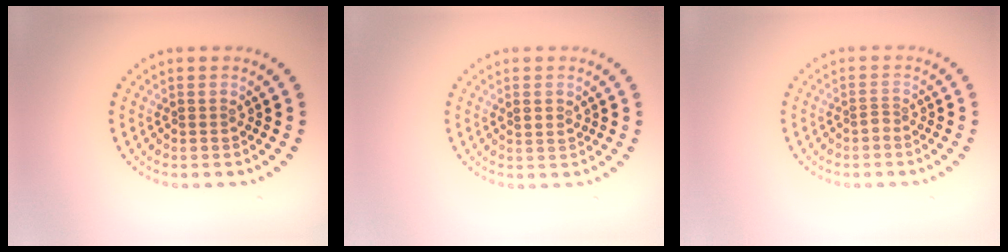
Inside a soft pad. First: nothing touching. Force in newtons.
{"total": 1.1, "press": 1.0, "slide": 0.5}
{"total": 0.8, "press": 0.5, "slide": 0.6}